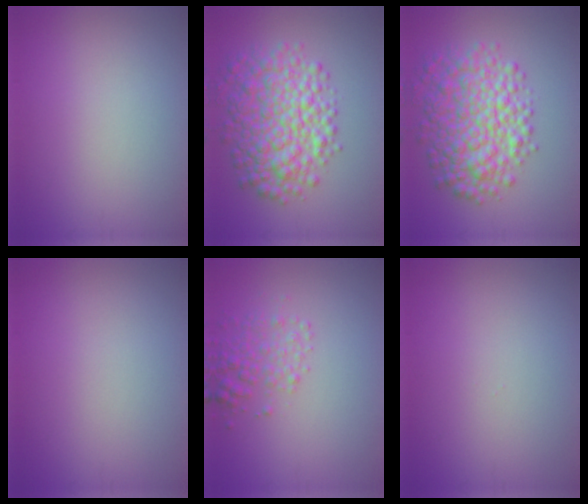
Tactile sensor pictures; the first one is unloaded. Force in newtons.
{"total": 7.4, "press": 7.4, "slide": 0.1}
{"total": 7.4, "press": 7.4, "slide": 0.1}
{"total": 0.0}
{"total": 2.5, "press": 2.5, "slide": 0.1}
{"total": 0.0}